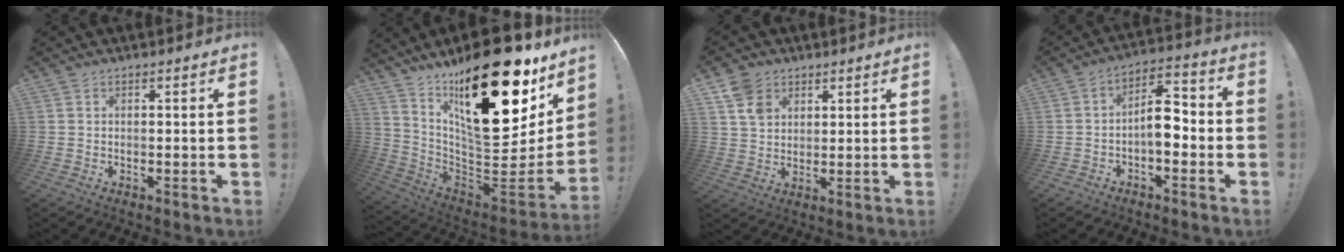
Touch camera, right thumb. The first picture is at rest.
{"total": 32.1, "force": [13.8, 13.7, 25.5], "torque": [-0.385, -0.102, 0.254]}
{"total": 8.0, "force": [4.6, 5.9, 2.7], "torque": [-0.048, -0.018, 0.093]}
{"total": 9.9, "force": [-2.2, 5.3, 8.1], "torque": [-0.124, 0.016, -0.037]}